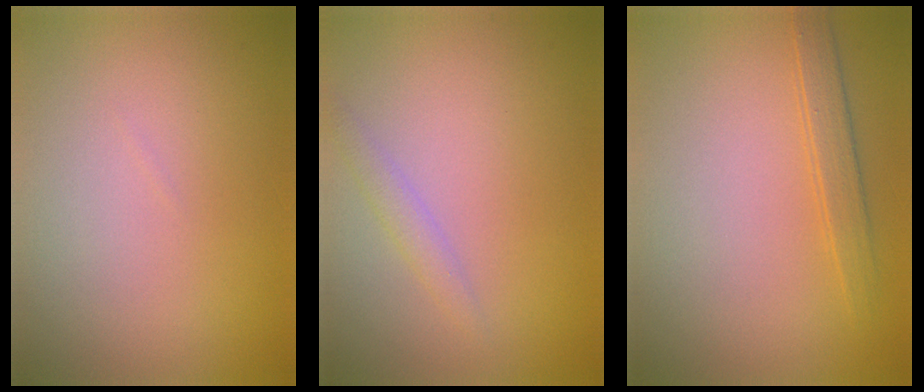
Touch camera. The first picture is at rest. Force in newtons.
{"total": 1.3, "press": 1.3, "slide": 0.1}
{"total": 1.7, "press": 1.7, "slide": 0.1}